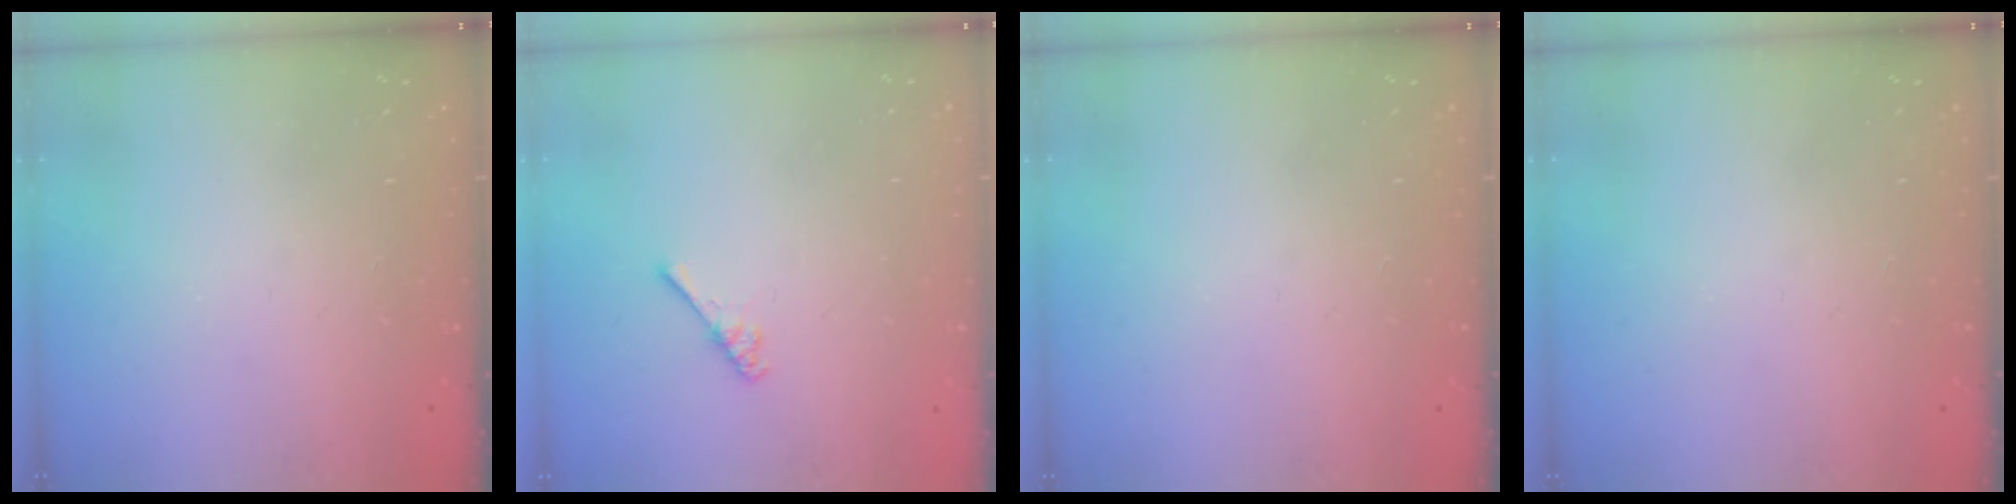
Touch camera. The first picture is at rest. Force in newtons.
{"total": 2.9, "press": 2.9, "slide": 0.4}
{"total": 0.0}
{"total": 0.0}